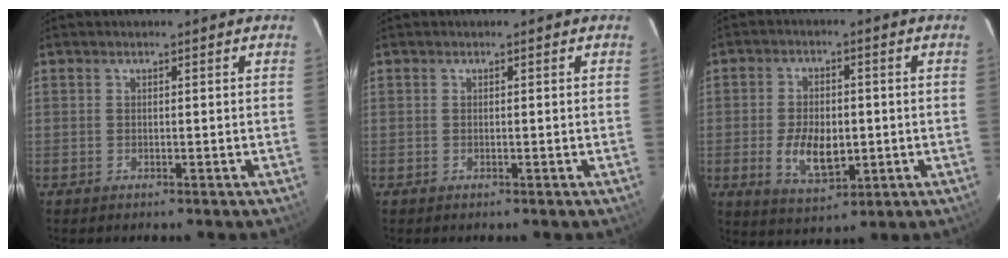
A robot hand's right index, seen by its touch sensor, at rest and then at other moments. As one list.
[{"total": 0.0}, {"total": 8.9, "force": [-1.7, 5.1, 7.1], "torque": [-0.141, -0.007, -0.021]}]